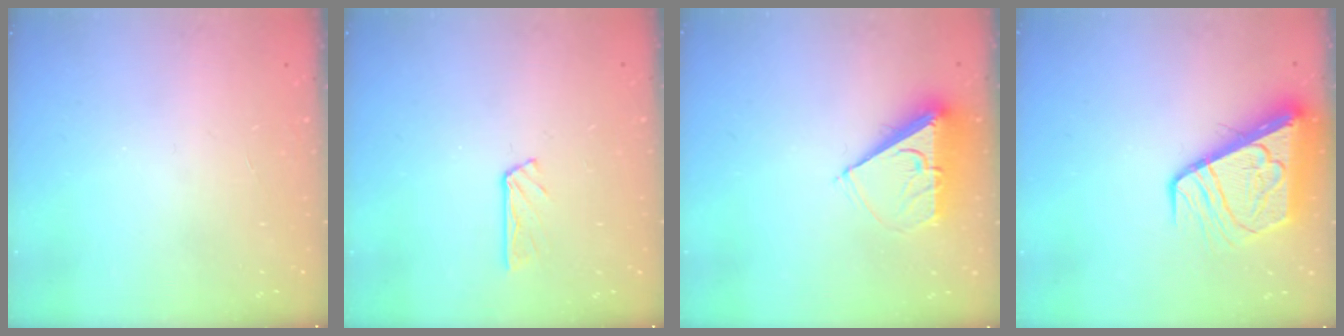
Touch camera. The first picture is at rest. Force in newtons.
{"total": 3.1, "press": 3.1, "slide": 0.4}
{"total": 6.5, "press": 6.4, "slide": 0.9}
{"total": 11.4, "press": 11.3, "slide": 1.4}